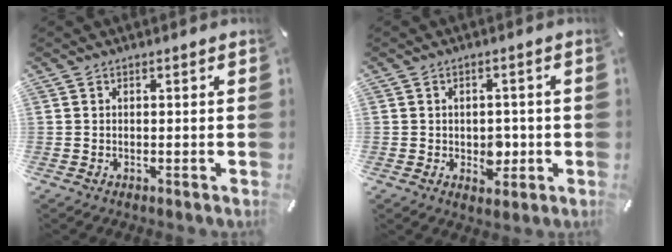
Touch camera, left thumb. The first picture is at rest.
{"total": 5.1, "force": [-0.9, 3.7, 3.3], "torque": [-0.039, -0.001, -0.015]}